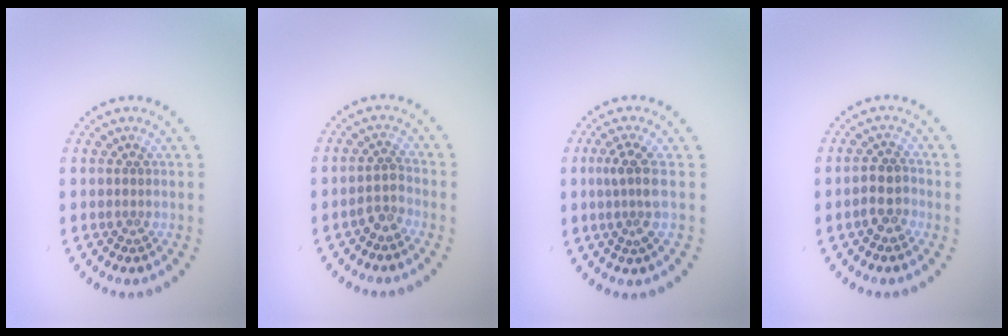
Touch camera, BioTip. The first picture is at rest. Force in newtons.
{"total": 1.7, "press": 1.3, "slide": 1.0}
{"total": 2.5, "press": 1.9, "slide": 1.7}
{"total": 2.3, "press": 2.1, "slide": 0.9}